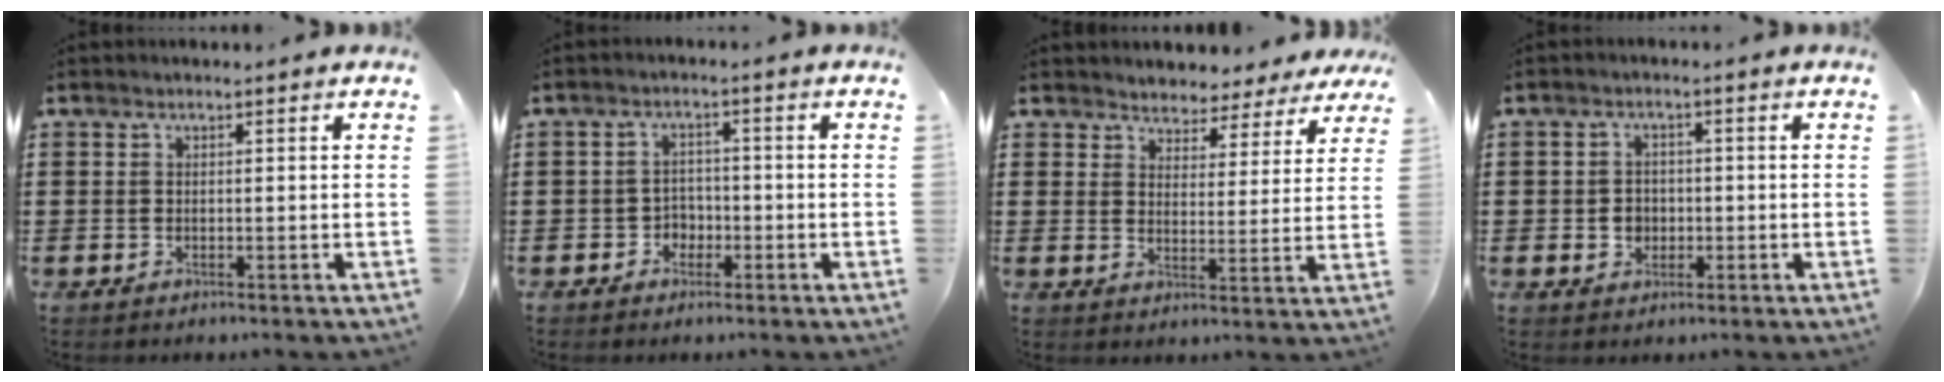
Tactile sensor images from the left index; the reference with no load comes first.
{"total": 2.5, "force": [-1.4, 1.9, 0.8], "torque": [-0.023, 0.005, -0.033]}
{"total": 3.6, "force": [3.3, 1.0, -0.6], "torque": [-0.014, -0.019, 0.056]}
{"total": 2.7, "force": [-0.5, 2.4, 1.0], "torque": [-0.028, 0.004, -0.013]}